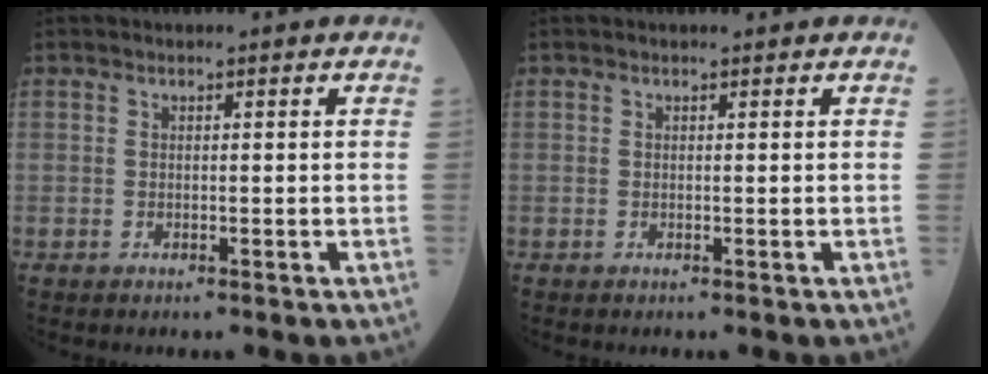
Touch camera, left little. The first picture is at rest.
{"total": 0.0}